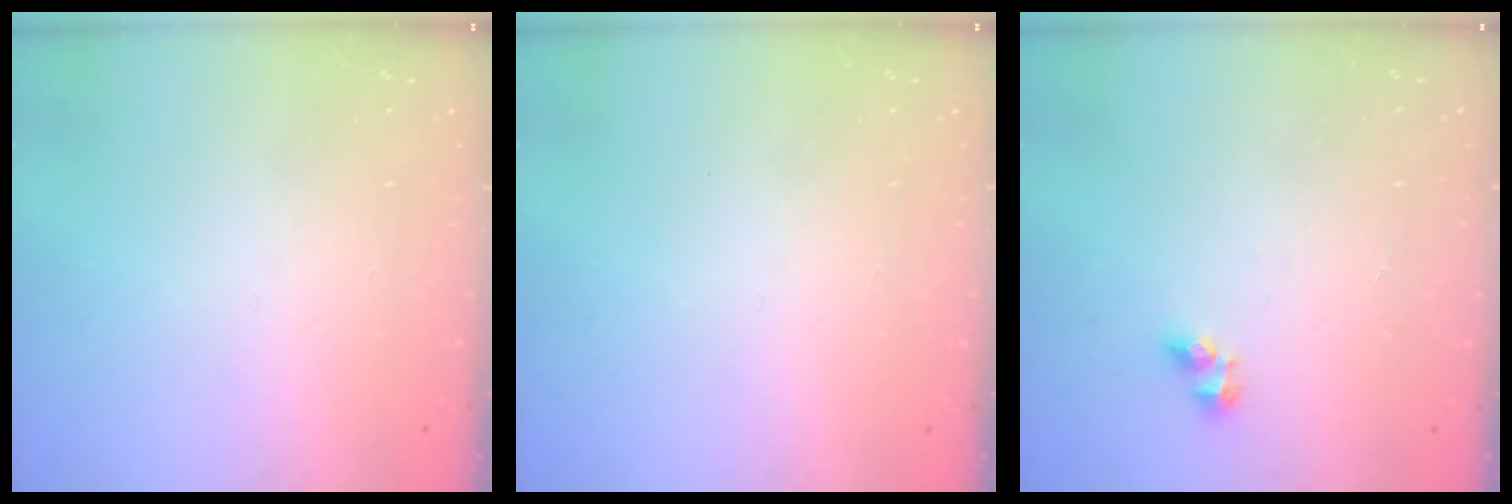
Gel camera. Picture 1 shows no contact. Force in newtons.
{"total": 0.0}
{"total": 3.7, "press": 3.7, "slide": 0.3}